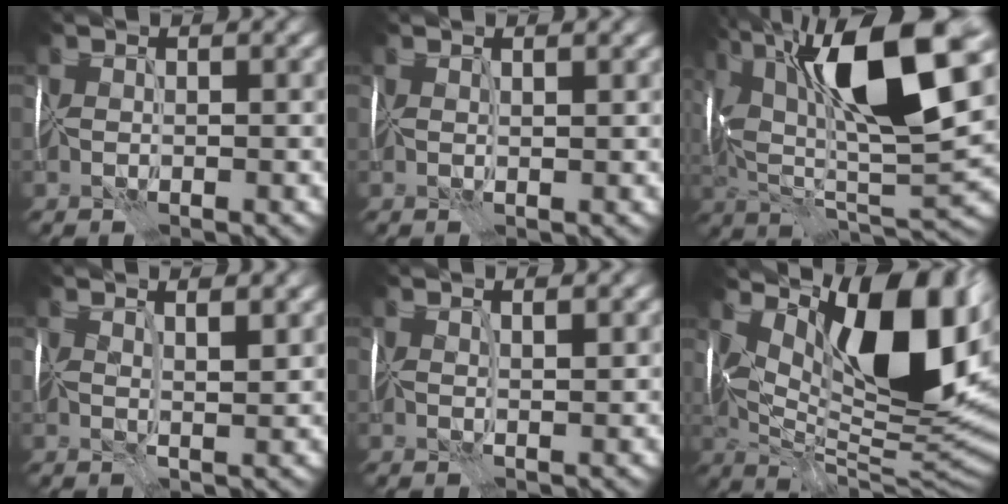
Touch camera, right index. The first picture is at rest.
{"total": 1.1, "force": [0.8, 0.0, 0.8], "torque": [-0.009, 0.004, 0.012]}
{"total": 15.3, "force": [5.5, 5.4, 13.3], "torque": [-0.236, 0.012, 0.088]}
{"total": 3.7, "force": [2.2, 1.0, 2.8], "torque": [-0.032, 0.012, 0.019]}
{"total": 1.8, "force": [1.2, 0.1, 1.3], "torque": [-0.015, 0.003, 0.018]}
{"total": 14.6, "force": [4.5, 6.4, 12.3], "torque": [-0.172, 0.002, 0.074]}